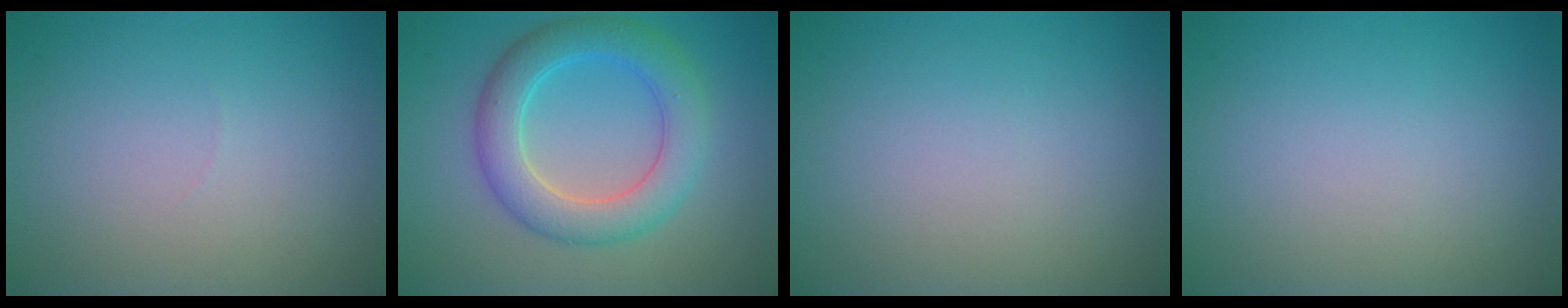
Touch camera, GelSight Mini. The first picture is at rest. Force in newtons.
{"total": 5.6, "press": 5.6, "slide": 0.4}
{"total": 0.0}
{"total": 0.0}